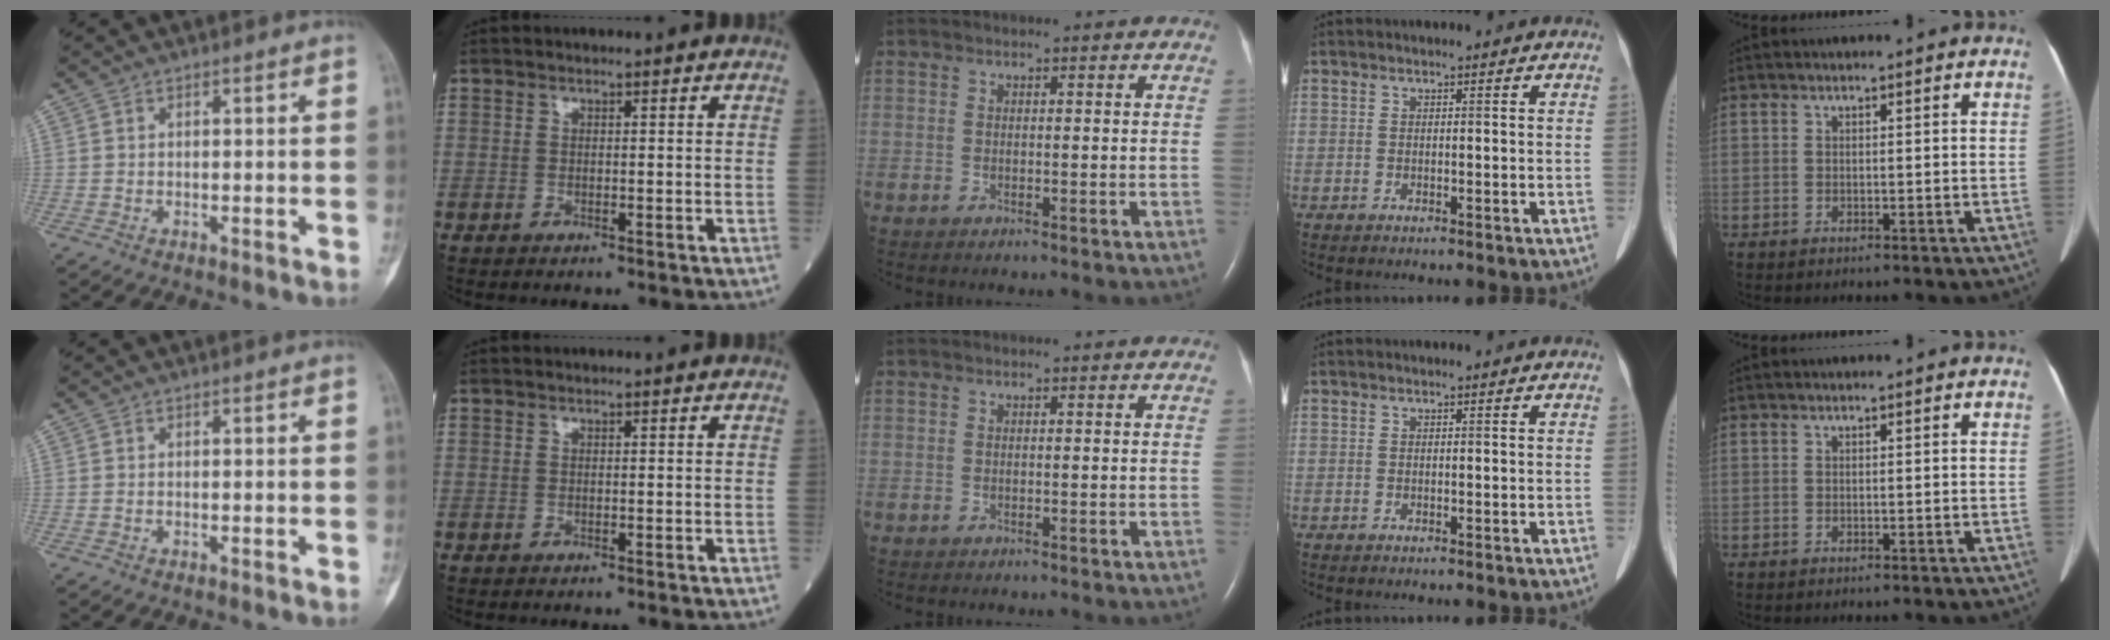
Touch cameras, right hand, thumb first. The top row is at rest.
{}